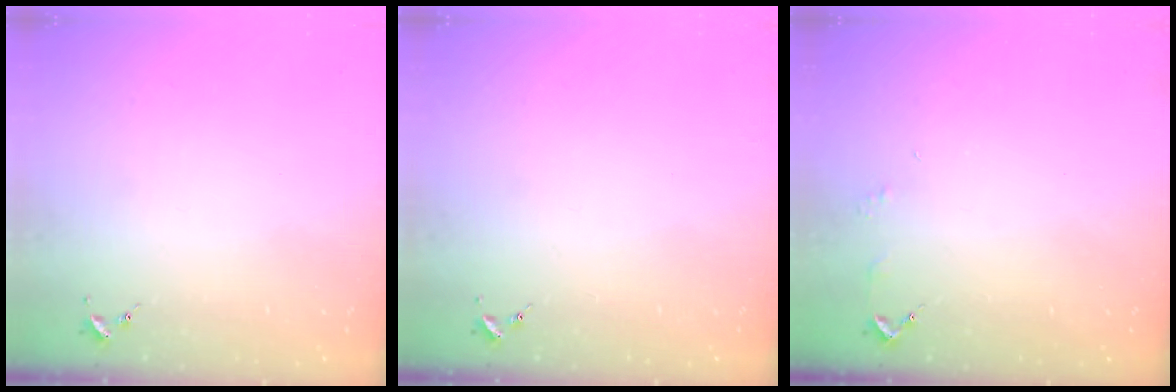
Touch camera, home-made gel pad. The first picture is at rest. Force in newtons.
{"total": 0.0}
{"total": 2.9, "press": 2.8, "slide": 0.3}